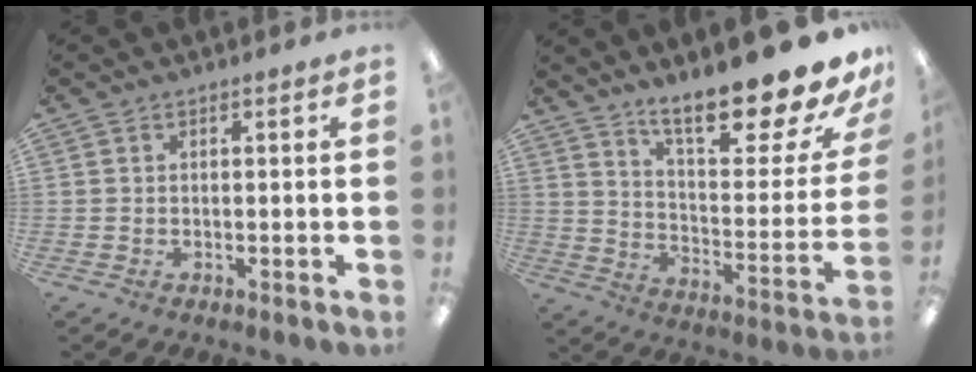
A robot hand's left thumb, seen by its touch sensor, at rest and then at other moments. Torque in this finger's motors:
{"motor_torque": [0.43, 0.44, 1.15, -1.62, 0.13]}